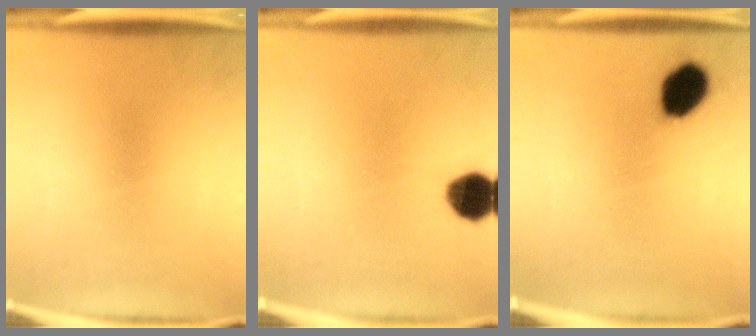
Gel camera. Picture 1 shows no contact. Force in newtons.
{"total": 8.6}
{"total": 8.7}